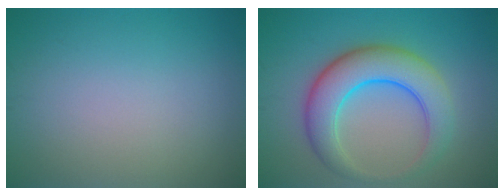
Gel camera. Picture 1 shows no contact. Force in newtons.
{"total": 7.0, "press": 7.0, "slide": 0.2}